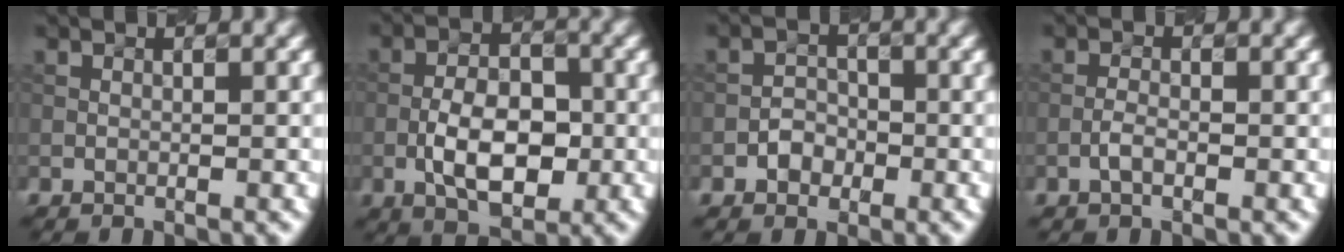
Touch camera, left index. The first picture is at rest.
{"total": 6.0, "force": [-1.7, 3.1, 4.8], "torque": [-0.082, 0.006, -0.032]}
{"total": 1.9, "force": [-0.9, 1.5, 0.7], "torque": [-0.010, 0.007, -0.018]}
{"total": 1.2, "force": [-0.6, 0.4, 1.0], "torque": [-0.021, 0.003, -0.015]}